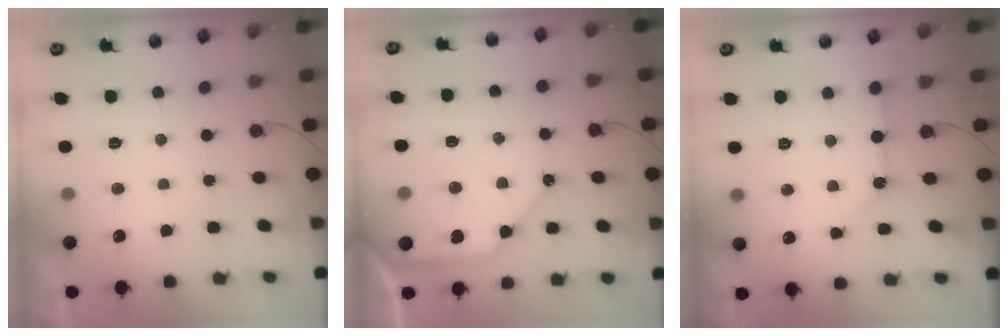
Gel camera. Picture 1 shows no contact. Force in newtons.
{"total": 11.8, "press": 11.7, "slide": 1.4}
{"total": 2.9, "press": 2.9, "slide": 0.5}